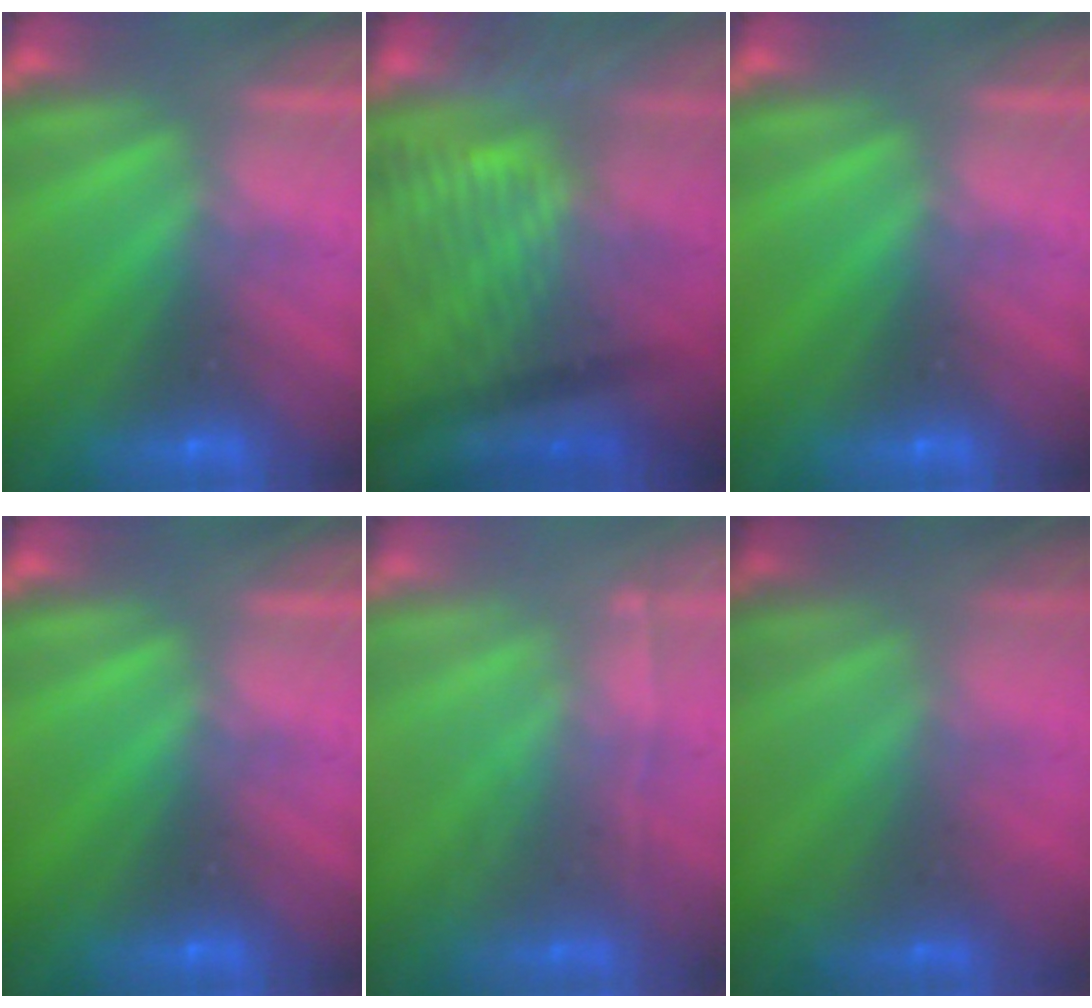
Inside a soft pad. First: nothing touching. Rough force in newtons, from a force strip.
{"total": 3.3}
{"total": 0.0}
{"total": 0.0}
{"total": 1.8}
{"total": 1.5}